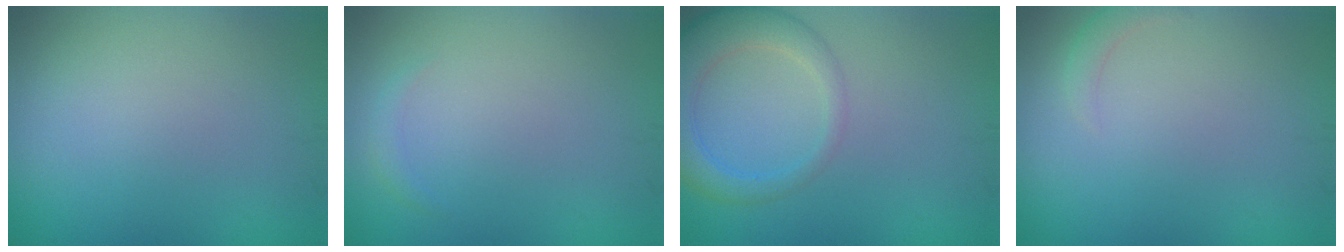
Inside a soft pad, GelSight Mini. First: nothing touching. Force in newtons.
{"total": 0.7, "press": 0.7, "slide": 0.1}
{"total": 4.8, "press": 4.8, "slide": 0.3}
{"total": 1.2, "press": 1.1, "slide": 0.2}